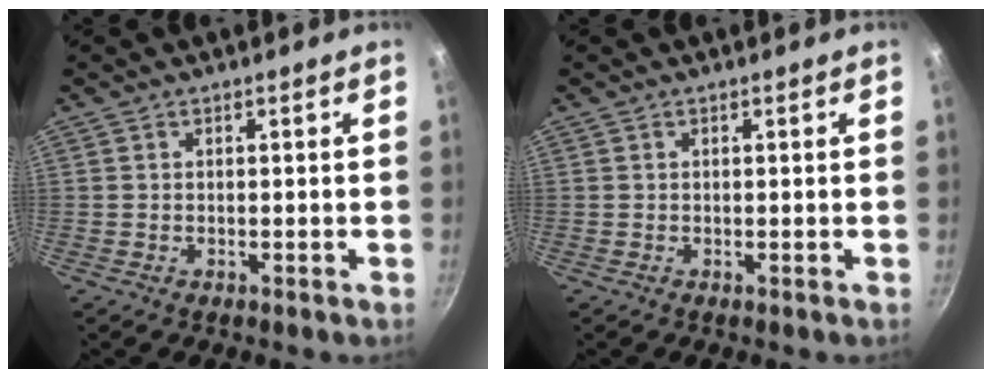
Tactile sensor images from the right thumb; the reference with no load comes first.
{"total": 0.0}